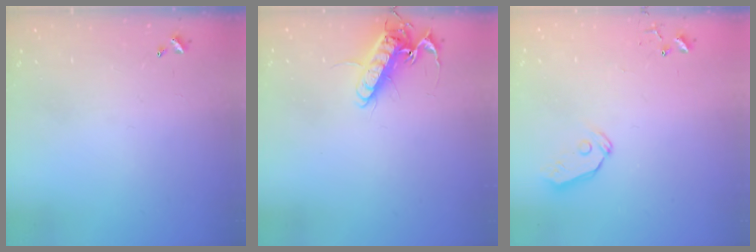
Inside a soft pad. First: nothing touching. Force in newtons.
{"total": 13.7, "press": 13.5, "slide": 2.3}
{"total": 6.0, "press": 6.0, "slide": 0.5}